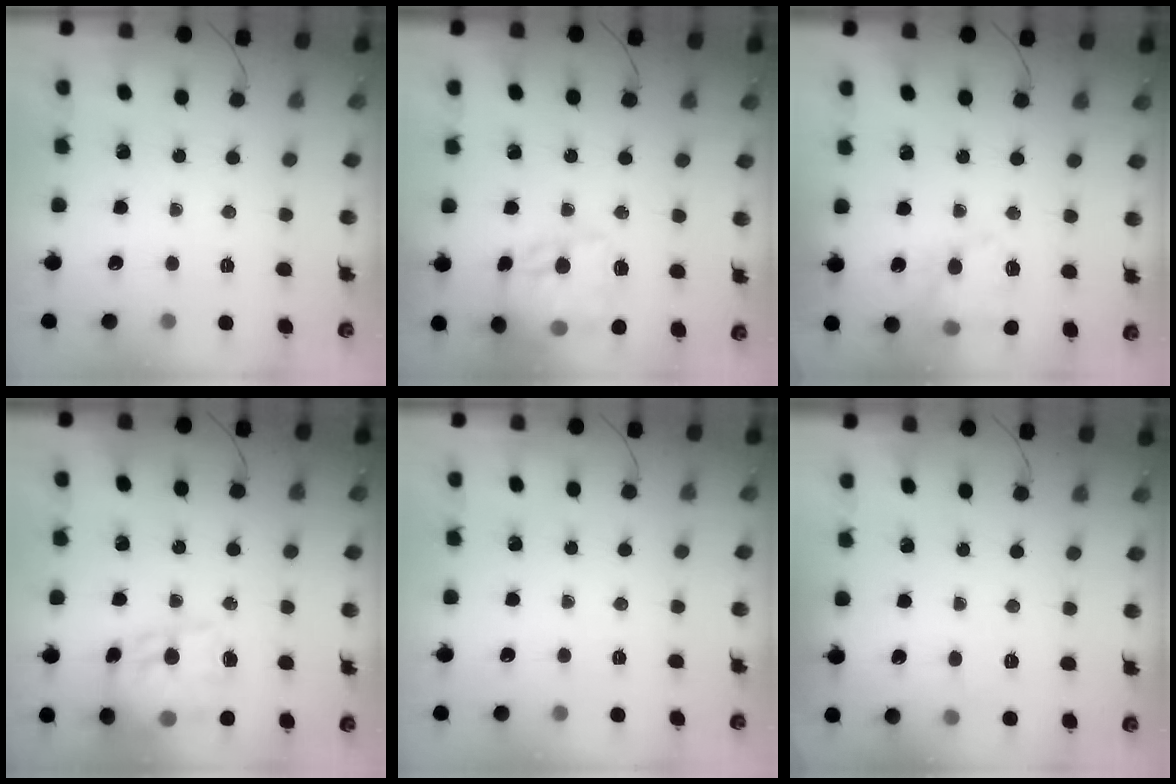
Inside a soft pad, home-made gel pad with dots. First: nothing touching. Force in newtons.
{"total": 16.9, "press": 16.8, "slide": 1.8}
{"total": 14.0, "press": 13.8, "slide": 2.2}
{"total": 18.1, "press": 17.9, "slide": 2.3}
{"total": 0.0}
{"total": 5.6, "press": 5.4, "slide": 1.4}